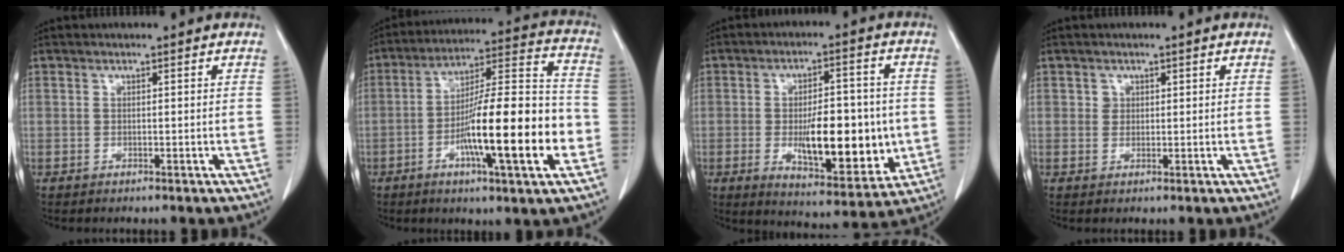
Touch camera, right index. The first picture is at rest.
{"total": 18.9, "force": [-5.4, 1.6, 18.0], "torque": [-0.293, 0.002, -0.082]}
{"total": 14.4, "force": [-1.6, 5.3, 13.3], "torque": [-0.199, -0.005, -0.014]}
{"total": 1.3, "force": [0.6, 1.2, 0.2], "torque": [0.009, 0.001, 0.009]}